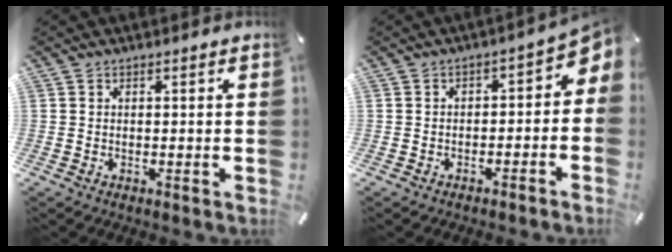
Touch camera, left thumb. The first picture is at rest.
{"total": 4.1, "force": [-0.4, 2.8, 2.9], "torque": [-0.033, -0.008, -0.018]}